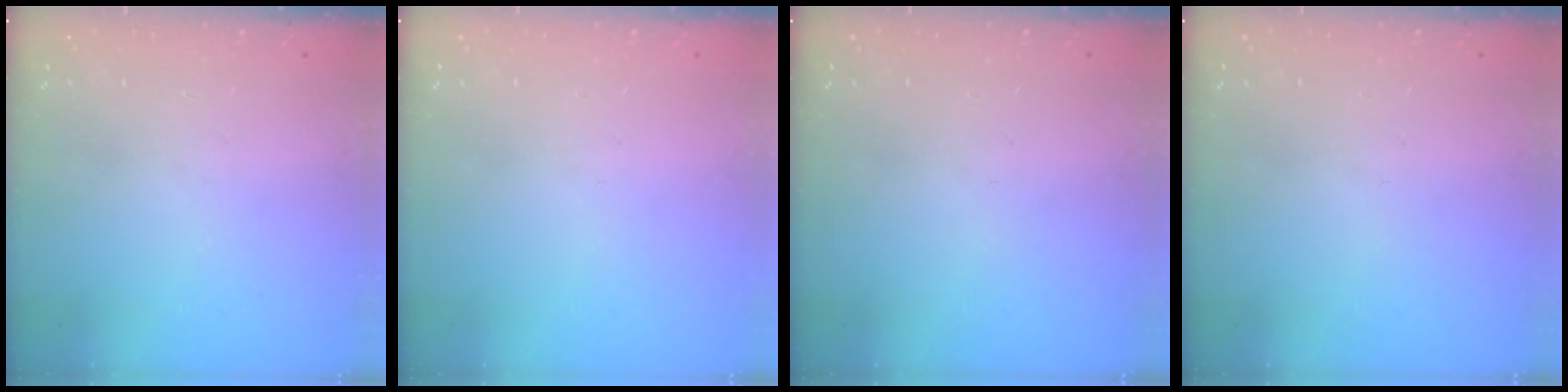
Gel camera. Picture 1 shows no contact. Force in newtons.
{"total": 0.0}
{"total": 0.0}
{"total": 0.0}